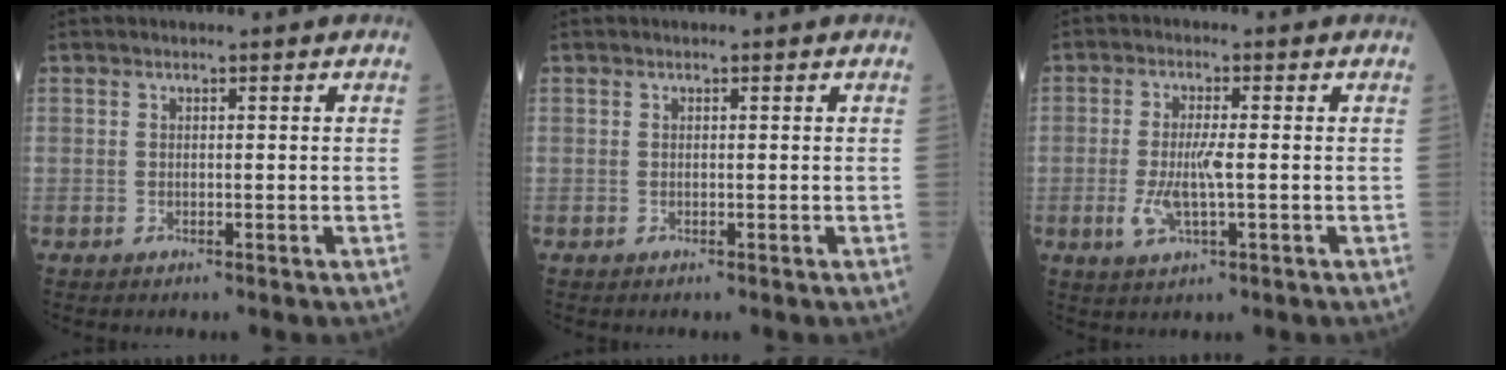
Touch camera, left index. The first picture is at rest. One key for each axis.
{"total": 0.0}
{"total": 4.9, "fx": -0.7, "fy": 0.7, "fz": 4.8, "tx": -0.110, "ty": -0.010, "tz": -0.007}